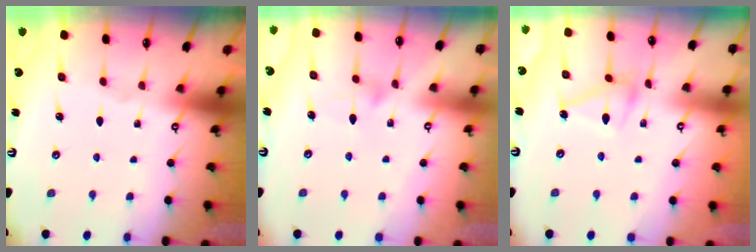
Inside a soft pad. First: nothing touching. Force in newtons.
{"total": 4.5, "press": 4.5, "slide": 0.3}
{"total": 11.5, "press": 11.4, "slide": 0.4}